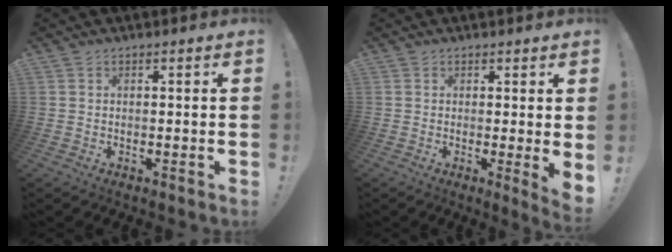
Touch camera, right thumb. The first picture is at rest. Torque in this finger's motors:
{"motor_torque": [0.01, 1.06, 1.50, -0.20, 0.02]}